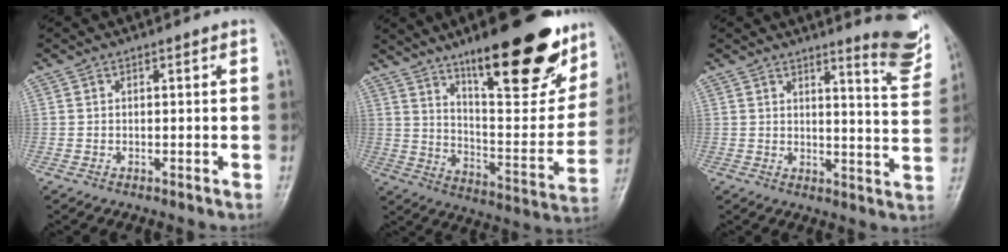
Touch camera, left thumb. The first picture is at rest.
{"total": 26.3, "force": [16.5, 8.1, 18.8], "torque": [-0.225, -0.074, 0.254]}
{"total": 9.5, "force": [6.9, 1.4, 6.3], "torque": [-0.062, -0.060, 0.080]}